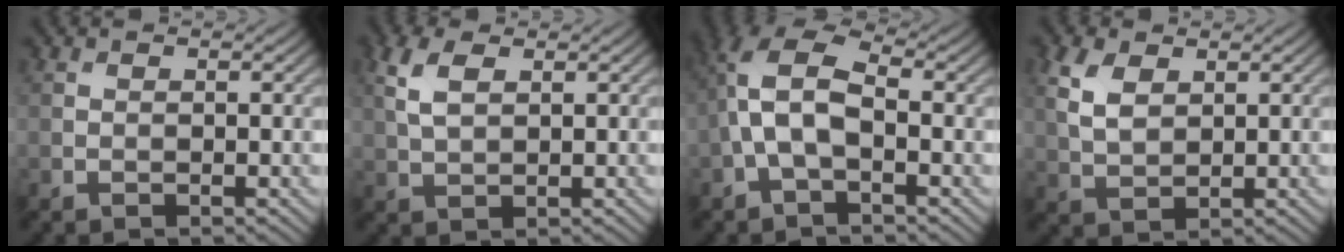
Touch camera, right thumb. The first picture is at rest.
{"total": 4.2, "force": [1.7, 2.1, 3.2], "torque": [-0.091, 0.007, 0.034]}
{"total": 8.5, "force": [-0.7, 4.5, 7.2], "torque": [-0.171, 0.020, -0.024]}
{"total": 4.8, "force": [2.0, 2.8, 3.3], "torque": [-0.090, 0.003, 0.040]}